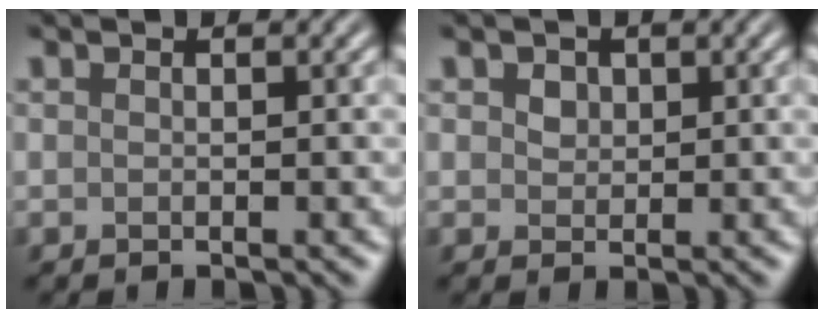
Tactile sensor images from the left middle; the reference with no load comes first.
{"total": 1.3, "force": [0.6, 1.0, 0.5], "torque": [-0.011, 0.001, 0.009]}